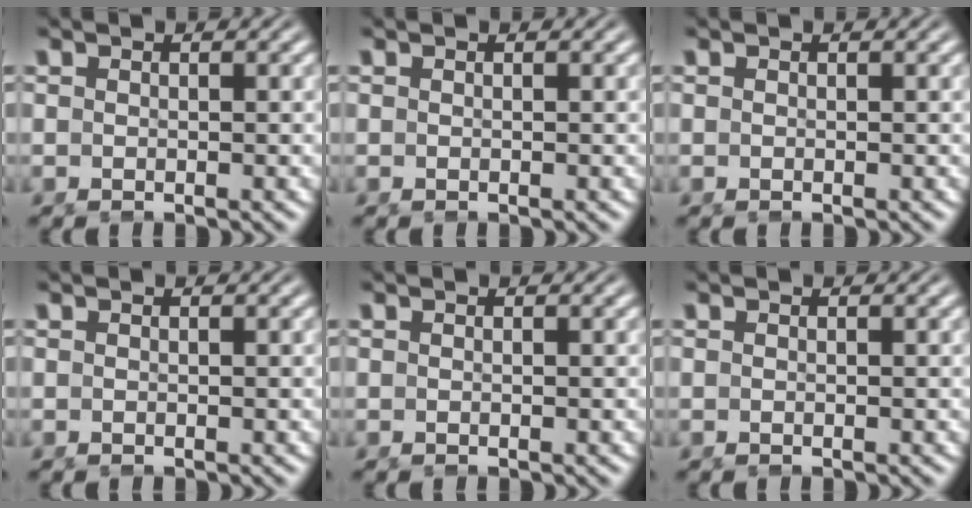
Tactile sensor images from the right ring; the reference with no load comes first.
{"total": 0.0}
{"total": 0.0}
{"total": 0.0}
{"total": 0.0}
{"total": 0.0}